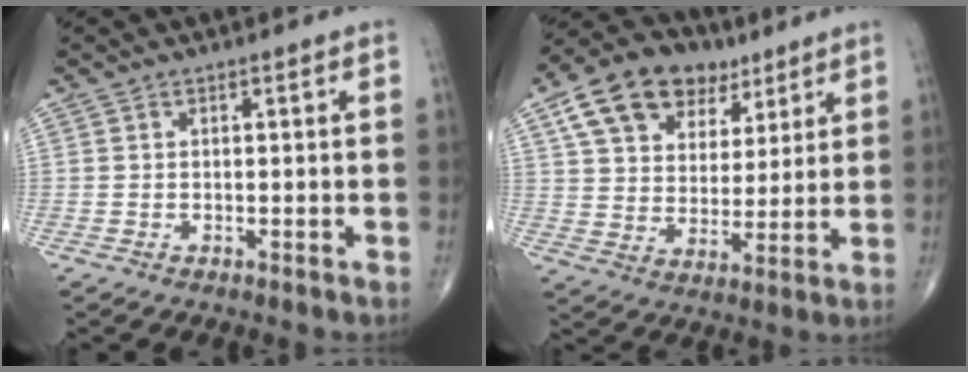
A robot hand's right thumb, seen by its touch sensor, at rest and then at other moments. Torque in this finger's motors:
{"motor_torque": [-0.39, 2.95, 1.08, 0.90, 0.09]}